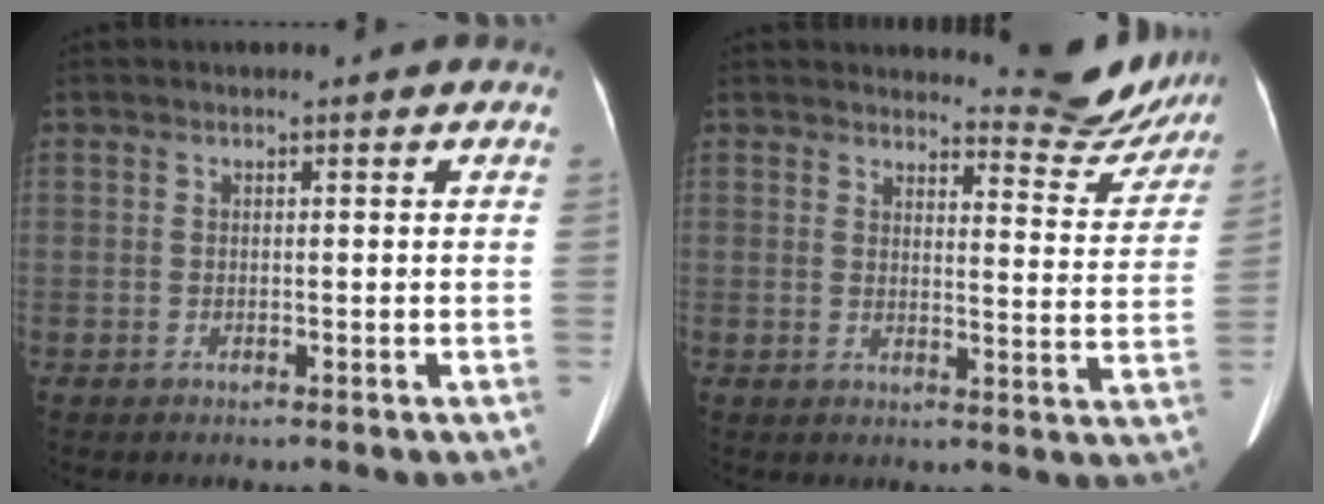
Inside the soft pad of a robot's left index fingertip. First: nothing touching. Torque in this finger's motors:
{"motor_torque": [0.15, -0.49, -0.06, -0.01]}